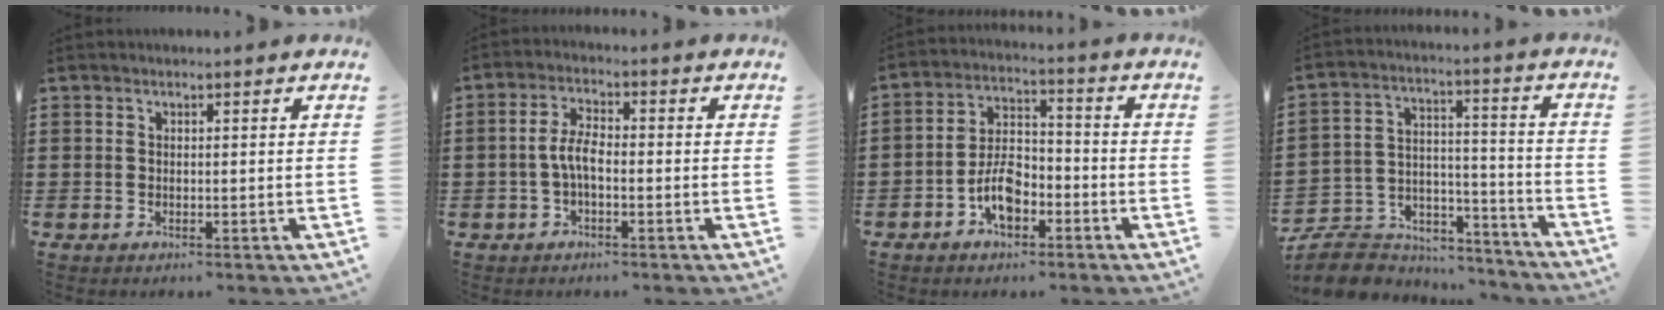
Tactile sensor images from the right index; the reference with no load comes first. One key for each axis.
{"total": 4.4, "fx": -1.0, "fy": 1.8, "fz": 4.0, "tx": -0.099, "ty": -0.002, "tz": -0.027}
{"total": 7.1, "fx": -3.2, "fy": 3.9, "fz": 5.0, "tx": -0.111, "ty": 0.006, "tz": -0.064}
{"total": 8.0, "fx": -6.9, "fy": 3.7, "fz": 1.5, "tx": -0.046, "ty": 0.010, "tz": -0.133}